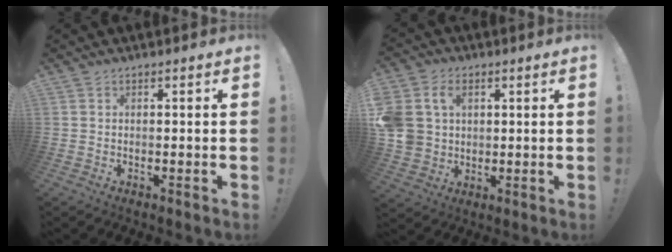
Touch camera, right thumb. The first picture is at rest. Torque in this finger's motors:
{"motor_torque": [1.27, 1.29, 0.13, -0.04, 0.11]}